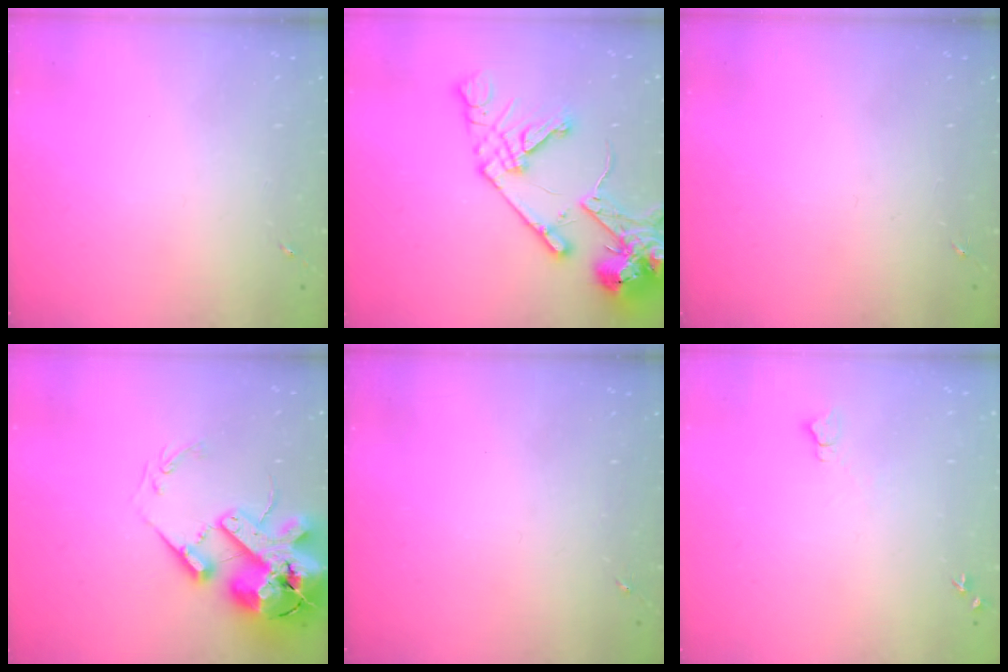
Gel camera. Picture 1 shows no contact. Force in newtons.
{"total": 18.1, "press": 17.9, "slide": 2.8}
{"total": 0.0}
{"total": 20.9, "press": 20.6, "slide": 3.4}
{"total": 0.0}
{"total": 4.6, "press": 4.6, "slide": 0.6}